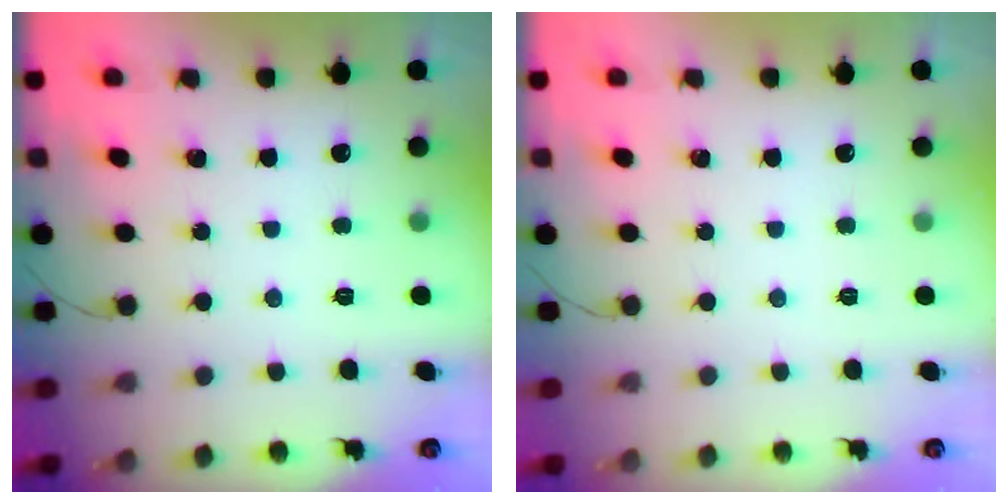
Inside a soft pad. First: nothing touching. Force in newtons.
{"total": 0.0}